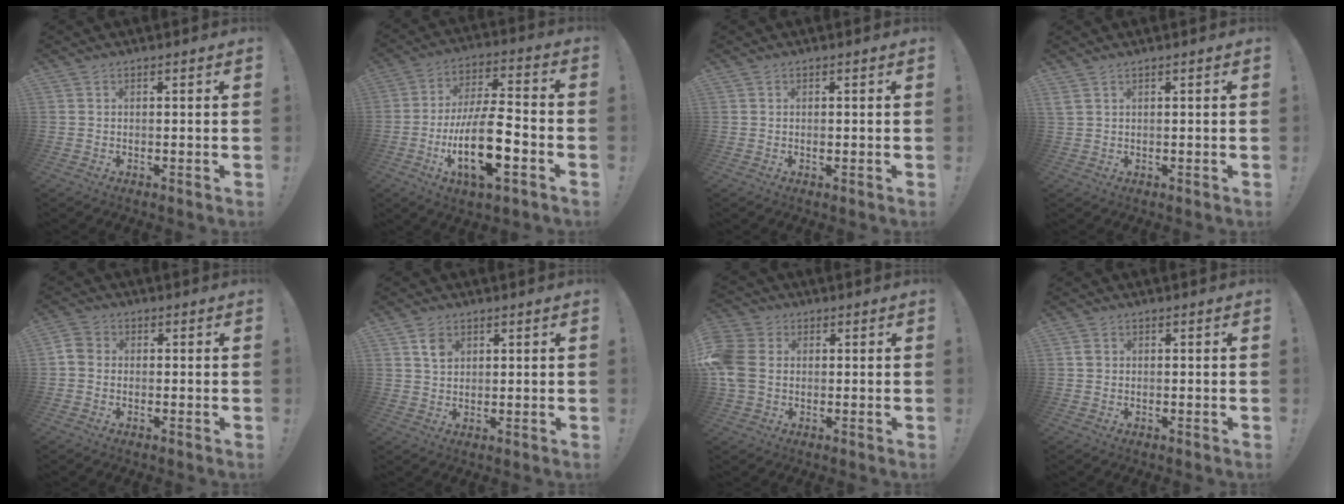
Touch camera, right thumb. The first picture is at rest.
{"total": 18.5, "force": [-6.4, 6.7, 16.0], "torque": [-0.291, 0.024, -0.104]}
{"total": 0.6, "force": [-0.3, 0.4, 0.3], "torque": [-0.004, 0.002, -0.005]}
{"total": 1.6, "force": [1.1, 0.3, 1.1], "torque": [-0.024, 0.000, 0.021]}
{"total": 4.4, "force": [-0.7, 3.6, 2.4], "torque": [-0.046, 0.016, -0.009]}
{"total": 4.5, "force": [2.2, 3.3, 2.2], "torque": [-0.027, -0.005, 0.038]}
{"total": 10.6, "force": [0.0, 8.3, 6.6], "torque": [-0.152, 0.010, 0.004]}
{"total": 1.6, "force": [0.2, 1.5, 0.6], "torque": [-0.004, 0.002, 0.001]}